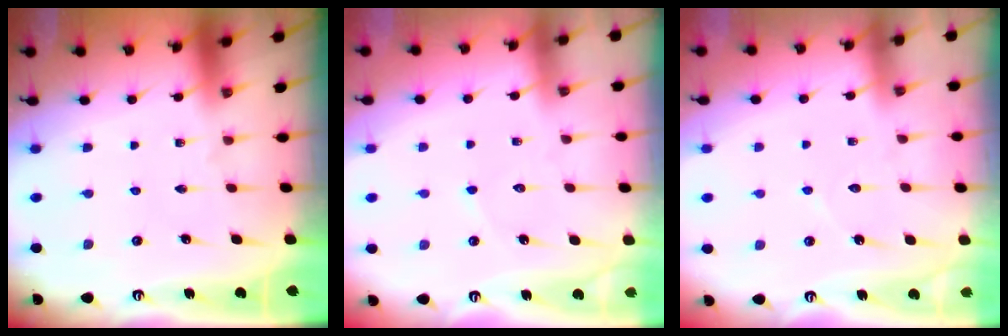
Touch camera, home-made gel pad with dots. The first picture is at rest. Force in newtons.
{"total": 3.1, "press": 3.1, "slide": 0.3}
{"total": 5.7, "press": 5.7, "slide": 0.6}